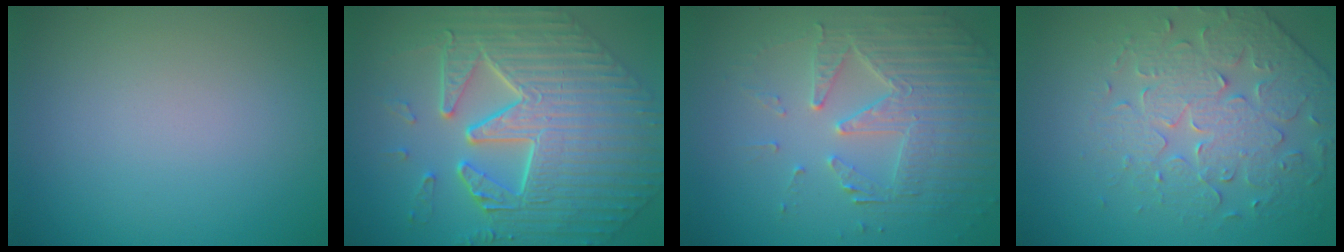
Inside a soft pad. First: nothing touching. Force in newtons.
{"total": 10.4, "press": 7.4, "slide": 7.3}
{"total": 5.0, "press": 4.4, "slide": 2.4}
{"total": 4.5, "press": 4.5, "slide": 0.4}